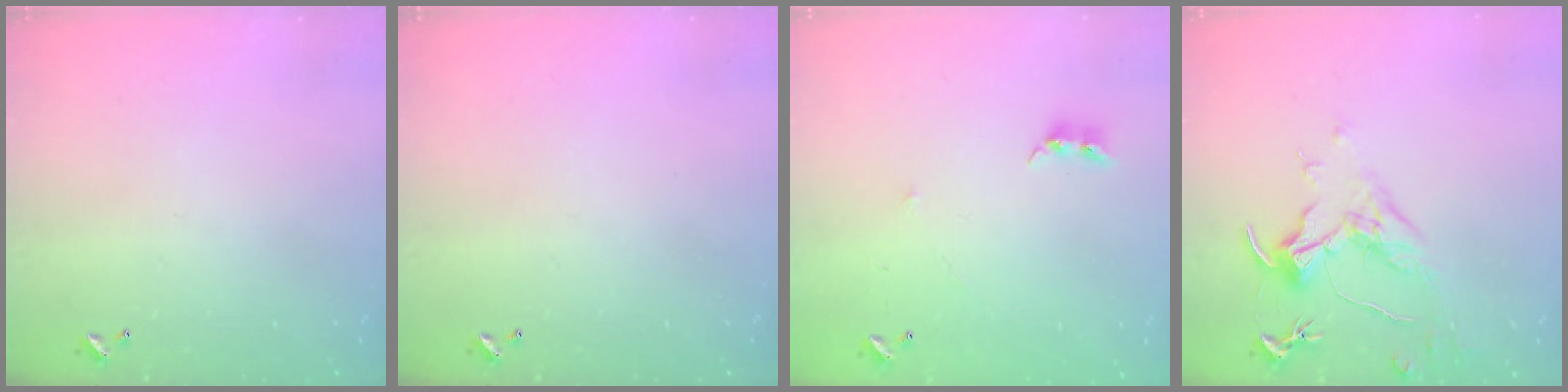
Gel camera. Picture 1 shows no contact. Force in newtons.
{"total": 0.0}
{"total": 6.4, "press": 6.4, "slide": 0.6}
{"total": 1.6, "press": 1.4, "slide": 0.7}